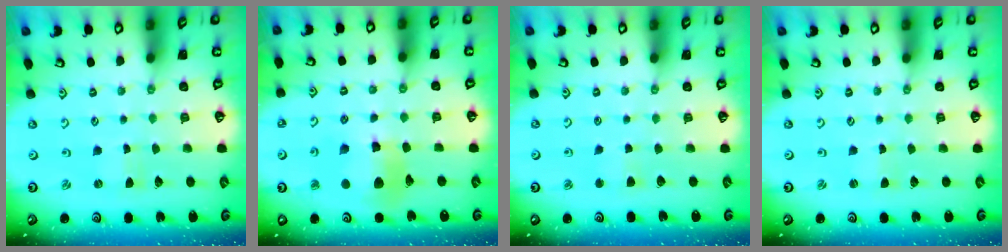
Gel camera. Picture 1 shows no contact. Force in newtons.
{"total": 11.1, "press": 11.1, "slide": 0.9}
{"total": 2.4, "press": 2.4, "slide": 0.5}
{"total": 0.0}